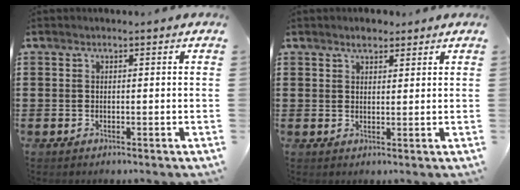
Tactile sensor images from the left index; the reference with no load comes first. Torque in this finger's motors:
{"motor_torque": [0.61, -0.56, 0.07, 0.00]}